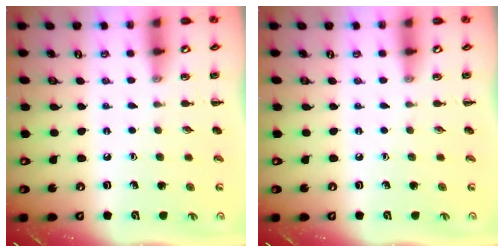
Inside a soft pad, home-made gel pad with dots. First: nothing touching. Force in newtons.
{"total": 0.0}